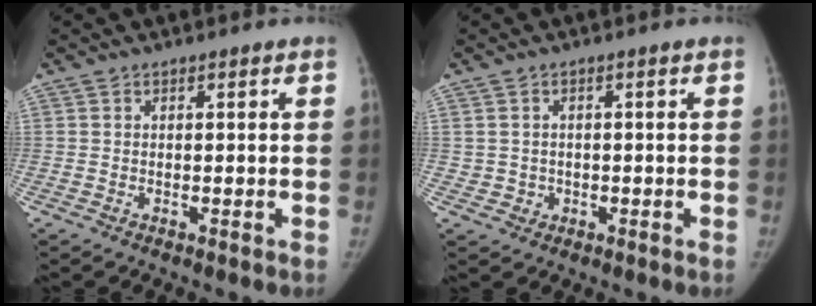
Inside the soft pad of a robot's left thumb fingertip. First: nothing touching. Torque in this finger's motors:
{"motor_torque": [-0.03, 0.05, 0.11, 0.13, -0.04]}